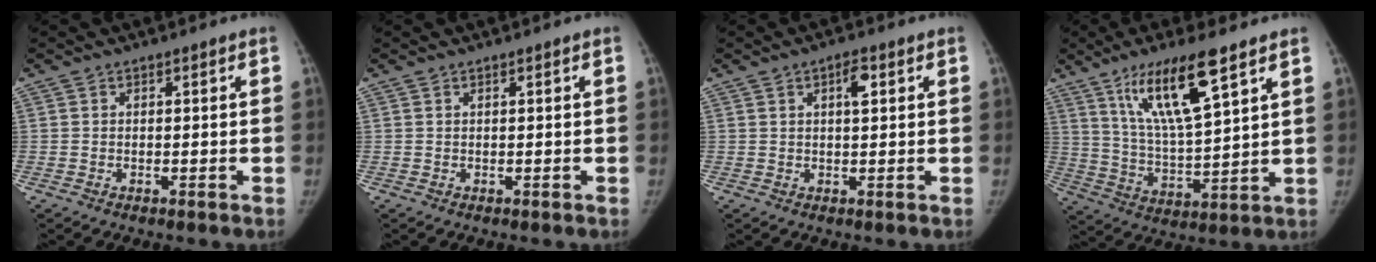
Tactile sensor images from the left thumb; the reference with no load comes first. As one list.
[{"total": 0.0}, {"total": 3.2, "force": [1.2, 1.2, 2.7], "torque": [-0.040, 0.001, 0.018]}, {"total": 15.2, "force": [8.6, 2.9, 12.1], "torque": [-0.214, -0.042, 0.170]}]